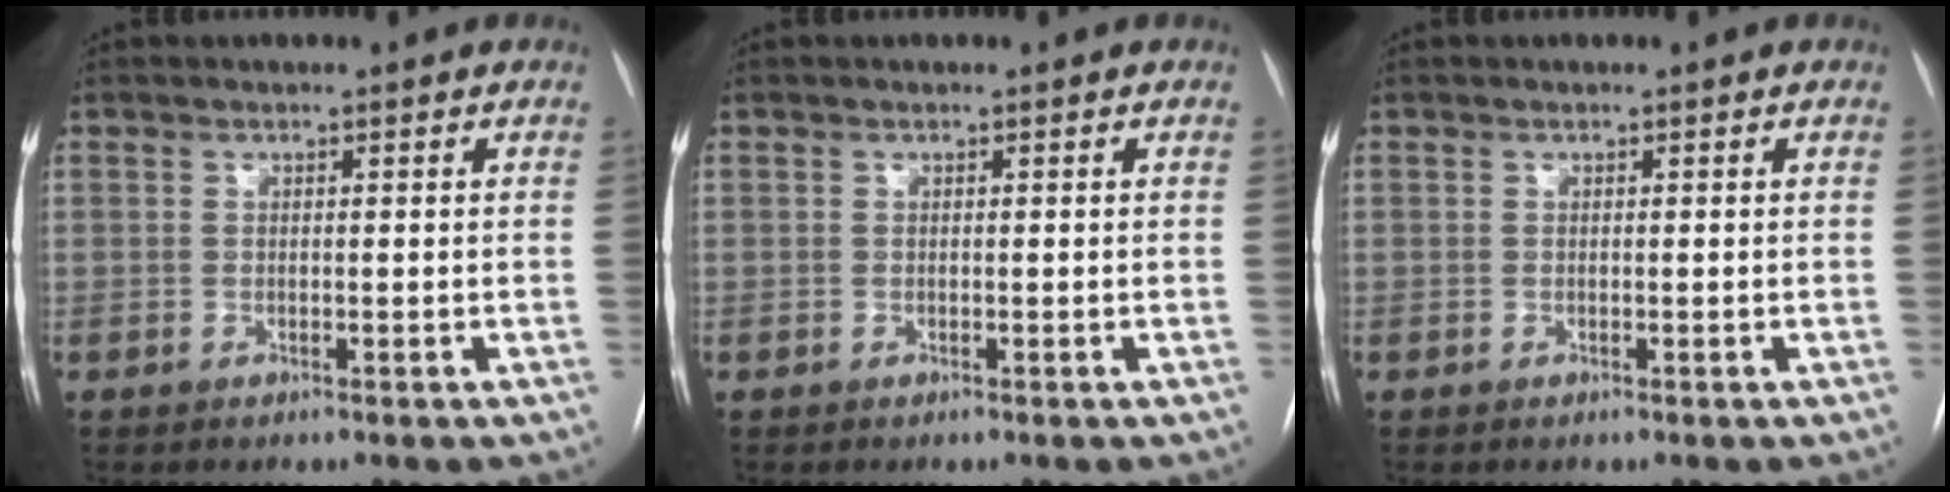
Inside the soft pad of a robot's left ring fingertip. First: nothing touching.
{"total": 0.0}
{"total": 0.0}